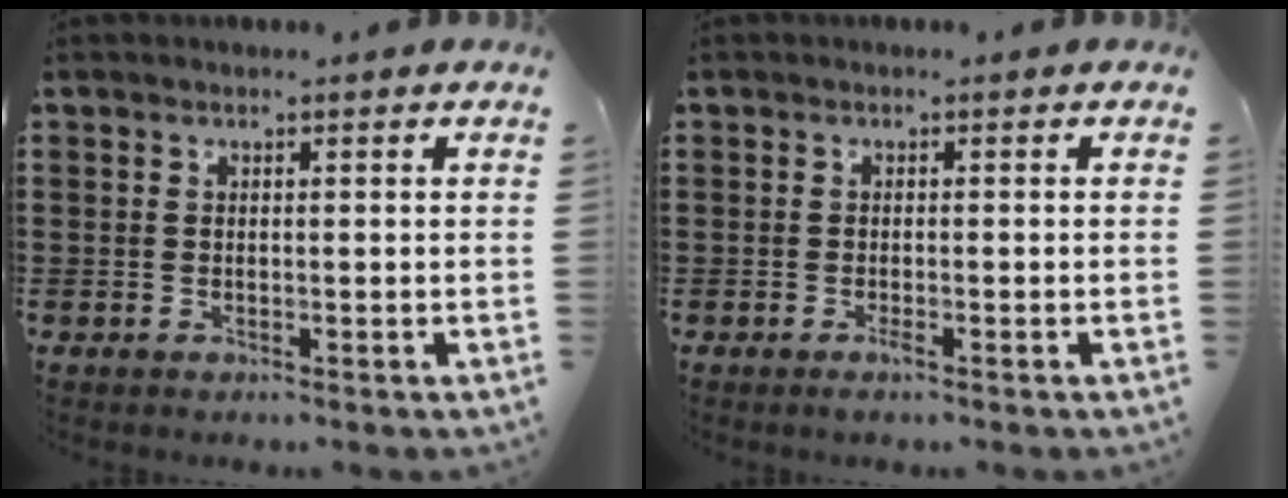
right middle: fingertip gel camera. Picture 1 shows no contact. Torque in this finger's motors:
{"motor_torque": [0.39, -0.10, 0.01, 0.03]}